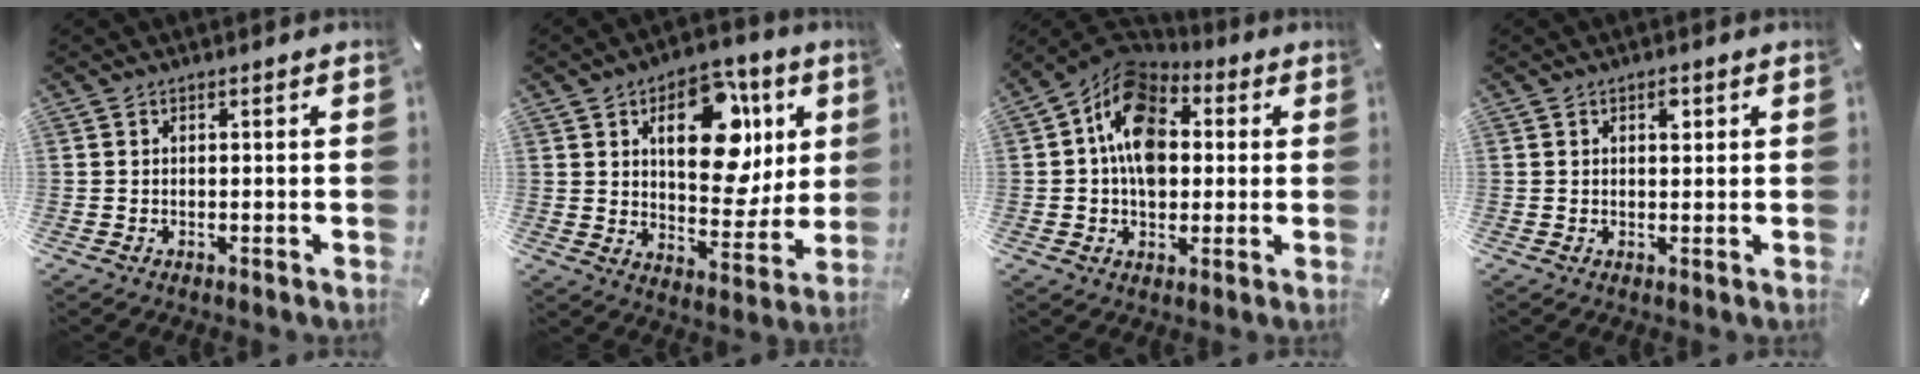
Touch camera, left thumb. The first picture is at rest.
{"total": 18.4, "force": [7.0, 11.1, 12.9], "torque": [-0.161, -0.028, 0.116]}
{"total": 13.6, "force": [1.3, 10.3, 8.7], "torque": [-0.159, 0.001, 0.017]}
{"total": 2.1, "force": [0.9, 1.2, 1.4], "torque": [-0.007, -0.005, 0.010]}